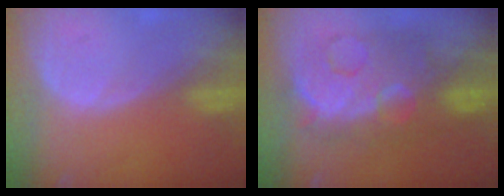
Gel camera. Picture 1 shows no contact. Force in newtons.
{"total": 11.2, "press": 11.2, "slide": 1.0}